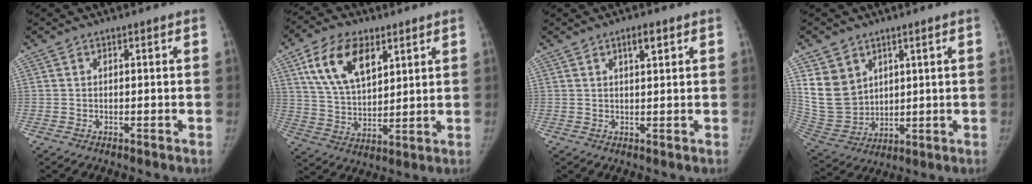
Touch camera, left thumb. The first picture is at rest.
{"total": 14.2, "force": [6.8, 8.1, 9.5], "torque": [-0.146, -0.023, 0.131]}
{"total": 2.8, "force": [1.5, 0.9, 2.2], "torque": [-0.029, -0.006, 0.024]}
{"total": 11.9, "force": [5.0, 9.4, 5.3], "torque": [-0.078, -0.024, 0.122]}